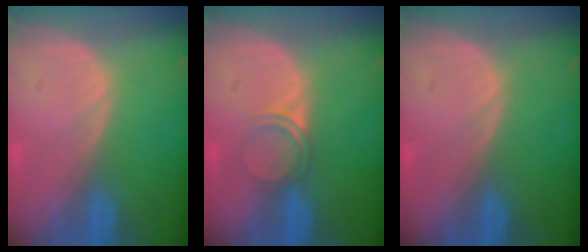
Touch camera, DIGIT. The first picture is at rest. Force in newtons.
{"total": 2.5, "press": 2.1, "slide": 1.2}
{"total": 0.0}